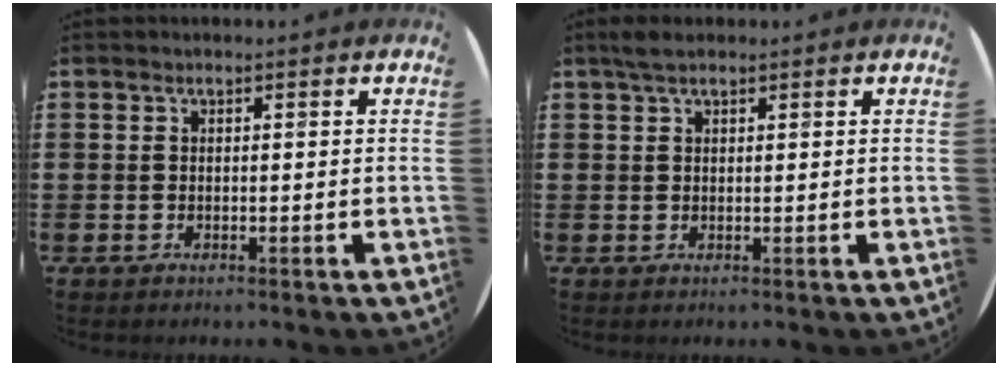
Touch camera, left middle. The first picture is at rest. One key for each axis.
{"total": 1.8, "fx": 1.3, "fy": 0.5, "fz": 1.1, "tx": -0.023, "ty": 0.005, "tz": 0.023}